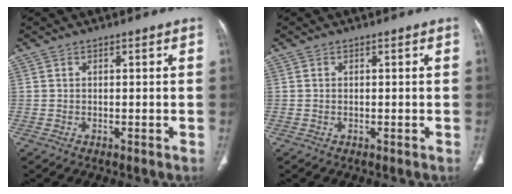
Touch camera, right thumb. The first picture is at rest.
{"total": 0.0}